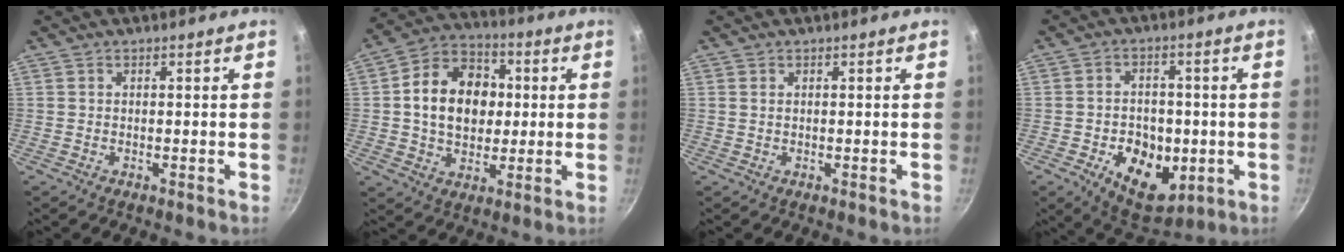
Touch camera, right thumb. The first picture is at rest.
{"total": 15.4, "force": [1.4, 11.8, 9.9], "torque": [-0.129, 0.020, 0.015]}
{"total": 0.6, "force": [0.2, 0.3, 0.4], "torque": [-0.008, 0.000, 0.005]}
{"total": 13.2, "force": [-3.3, 9.0, 9.0], "torque": [-0.092, 0.000, -0.035]}